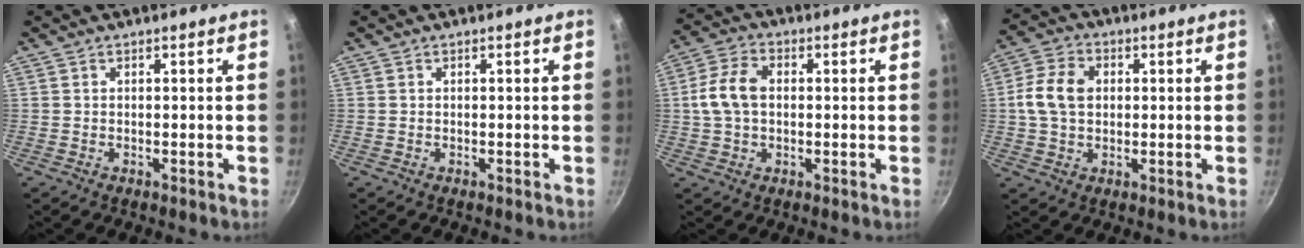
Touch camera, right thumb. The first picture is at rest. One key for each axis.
{"total": 0.0}
{"total": 8.1, "fx": 0.5, "fy": 5.5, "fz": 5.9, "tx": -0.118, "ty": 0.020, "tz": 0.006}
{"total": 8.7, "fx": 0.8, "fy": 6.3, "fz": 5.9, "tx": -0.109, "ty": 0.014, "tz": 0.012}